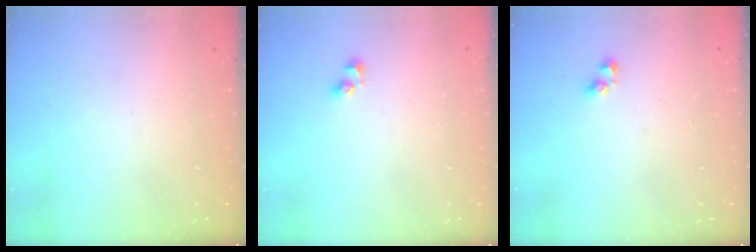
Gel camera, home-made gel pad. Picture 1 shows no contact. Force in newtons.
{"total": 3.3, "press": 3.3, "slide": 0.4}
{"total": 3.5, "press": 3.4, "slide": 0.4}